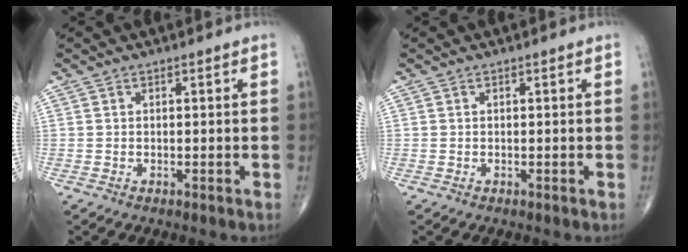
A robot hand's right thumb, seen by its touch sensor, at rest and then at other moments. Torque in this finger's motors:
{"motor_torque": [-0.07, 0.07, -0.01, 0.01, 0.00]}